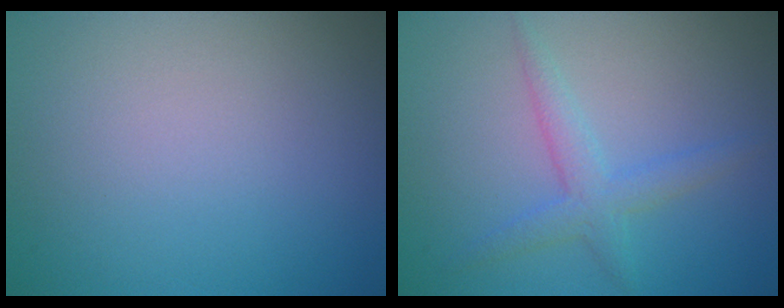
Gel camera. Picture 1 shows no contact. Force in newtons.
{"total": 2.4, "press": 2.4, "slide": 0.1}